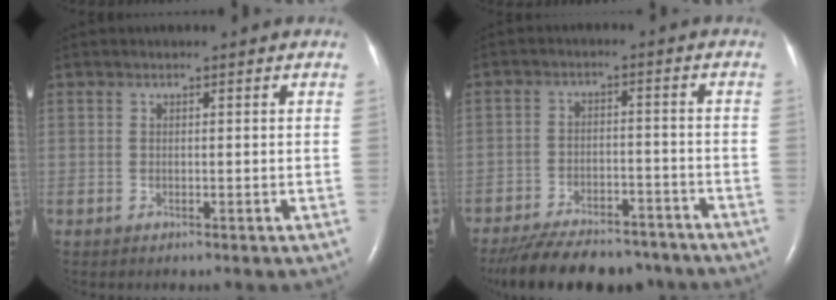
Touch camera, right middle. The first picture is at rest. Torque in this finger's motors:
{"motor_torque": [1.07, -1.07, 0.29, 0.09]}